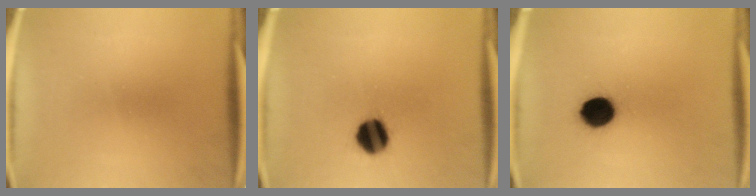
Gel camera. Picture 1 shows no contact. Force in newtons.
{"total": 8.9}
{"total": 9.2}